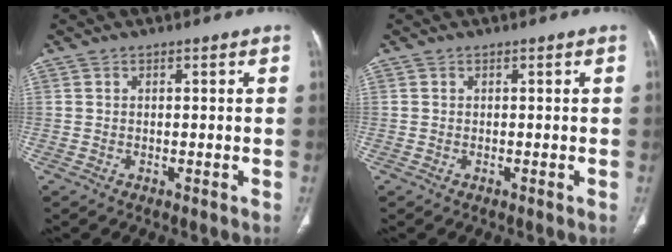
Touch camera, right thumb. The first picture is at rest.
{"total": 0.0}